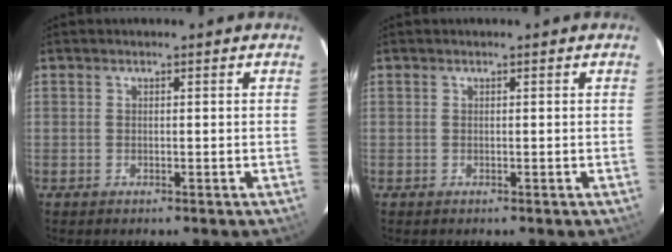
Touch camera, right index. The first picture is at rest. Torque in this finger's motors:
{"motor_torque": [0.89, 0.57, -0.01, 0.00]}